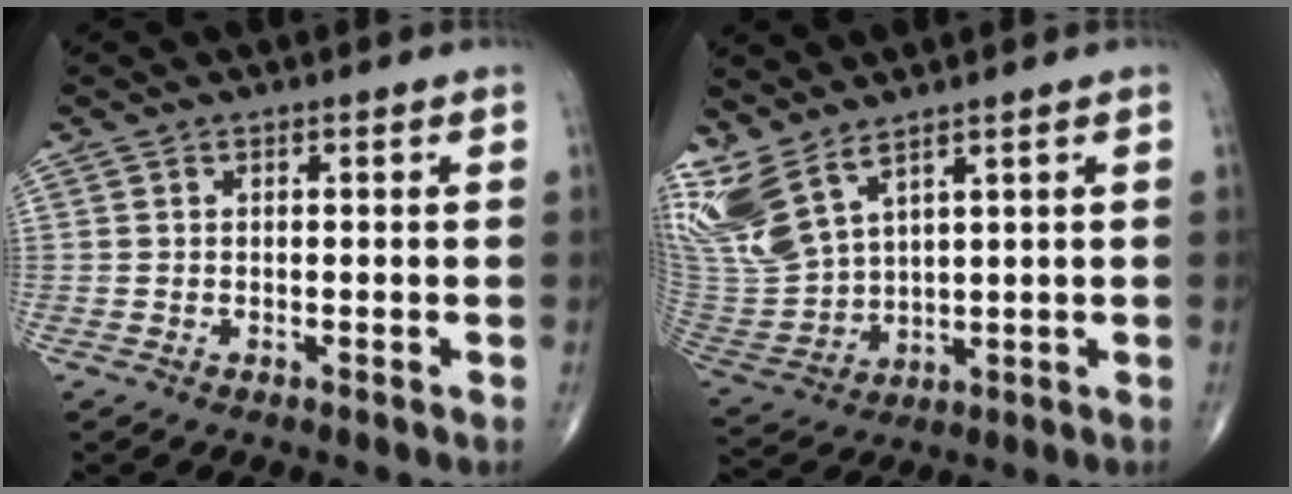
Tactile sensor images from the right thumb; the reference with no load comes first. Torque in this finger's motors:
{"motor_torque": [-0.63, 0.95, 0.84, 1.04, 0.09]}